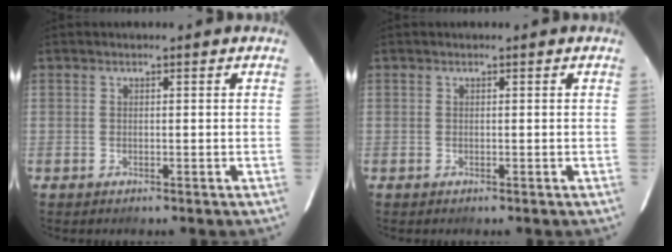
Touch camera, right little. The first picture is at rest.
{"total": 0.0}